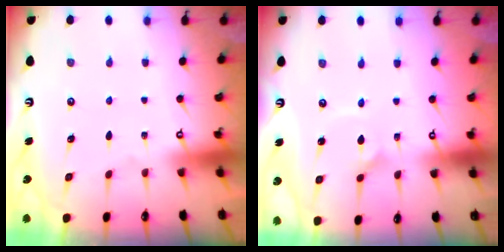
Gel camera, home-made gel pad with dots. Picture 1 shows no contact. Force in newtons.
{"total": 2.1, "press": 2.1, "slide": 0.1}